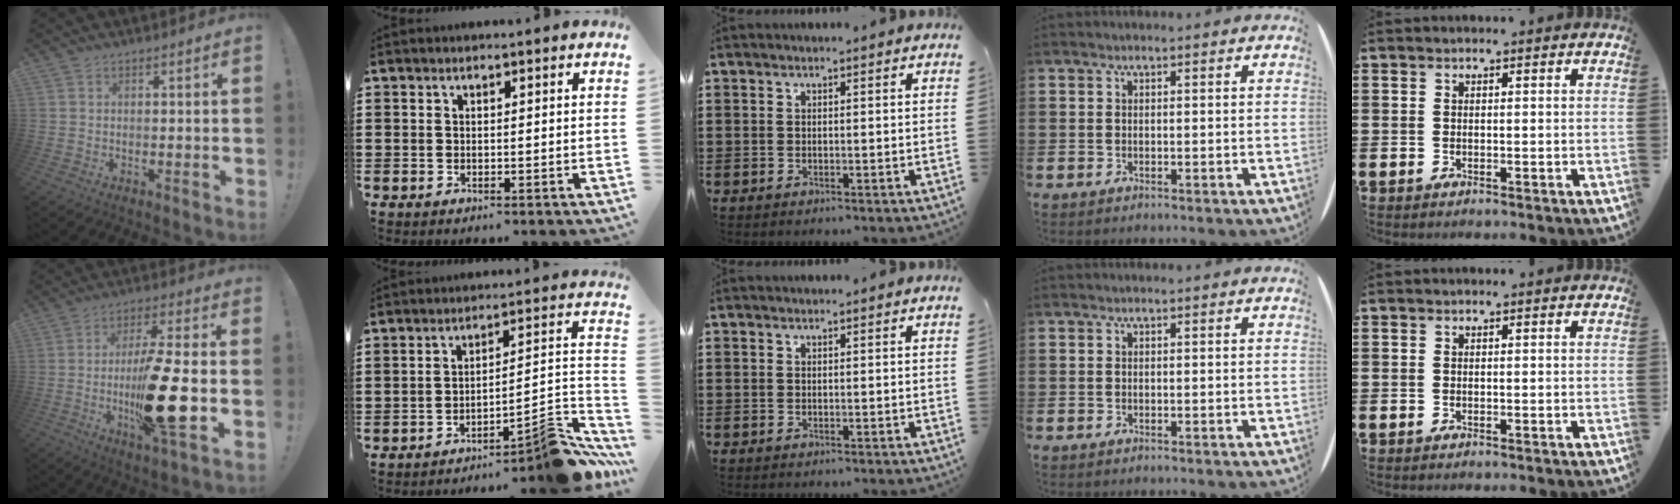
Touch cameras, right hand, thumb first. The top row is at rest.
{"thumb": {"total": 20.2, "force": [-4.0, 4.8, 19.2], "torque": [-0.325, -0.002, -0.059]}, "index": {"total": 8.2, "force": [-6.7, 0.6, 4.7], "torque": [-0.048, -0.009, -0.131]}}